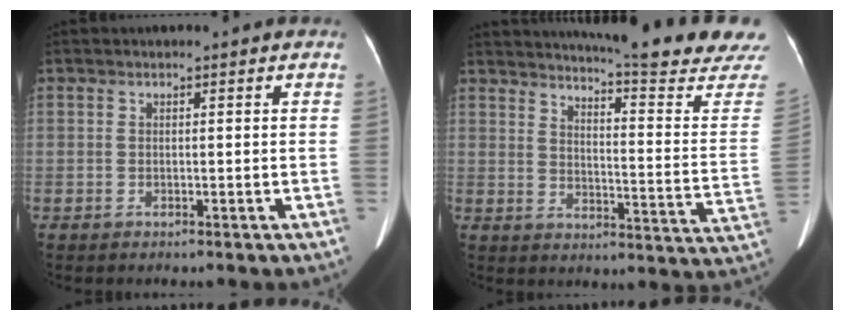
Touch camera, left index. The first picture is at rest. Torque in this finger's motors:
{"motor_torque": [0.00, -2.14, 0.65, 0.13]}